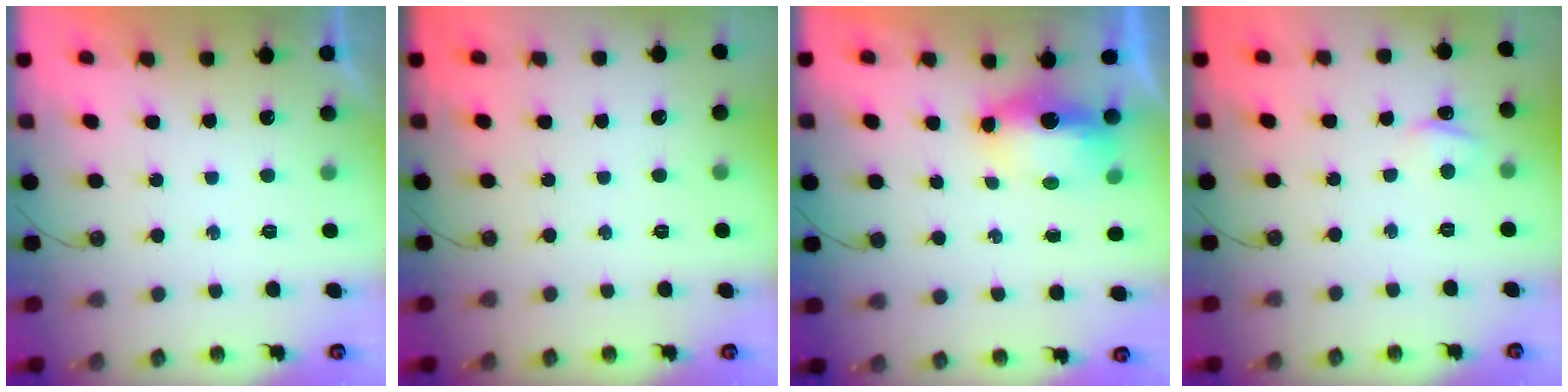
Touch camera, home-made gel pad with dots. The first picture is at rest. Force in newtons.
{"total": 0.0}
{"total": 10.0, "press": 8.0, "slide": 6.1}
{"total": 2.9, "press": 2.8, "slide": 0.3}